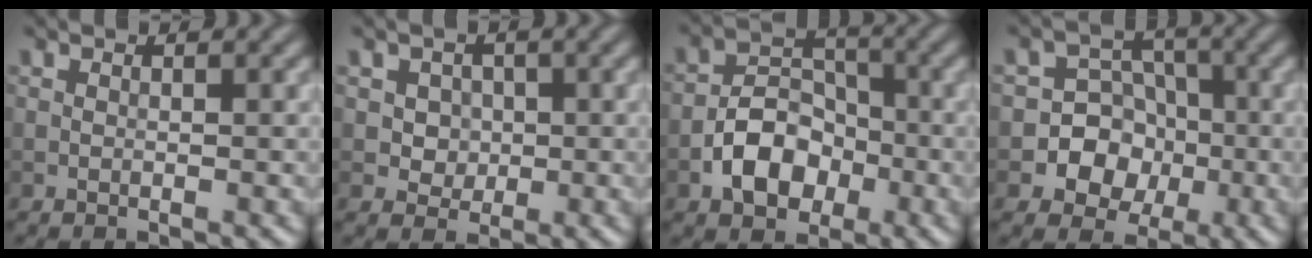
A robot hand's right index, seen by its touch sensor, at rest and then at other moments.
{"total": 2.8, "force": [0.6, 2.5, 1.2], "torque": [-0.013, 0.001, 0.011]}
{"total": 5.1, "force": [-2.1, 3.6, 2.9], "torque": [-0.043, 0.003, -0.041]}
{"total": 7.0, "force": [-1.9, 6.5, 1.8], "torque": [-0.006, 0.014, -0.057]}